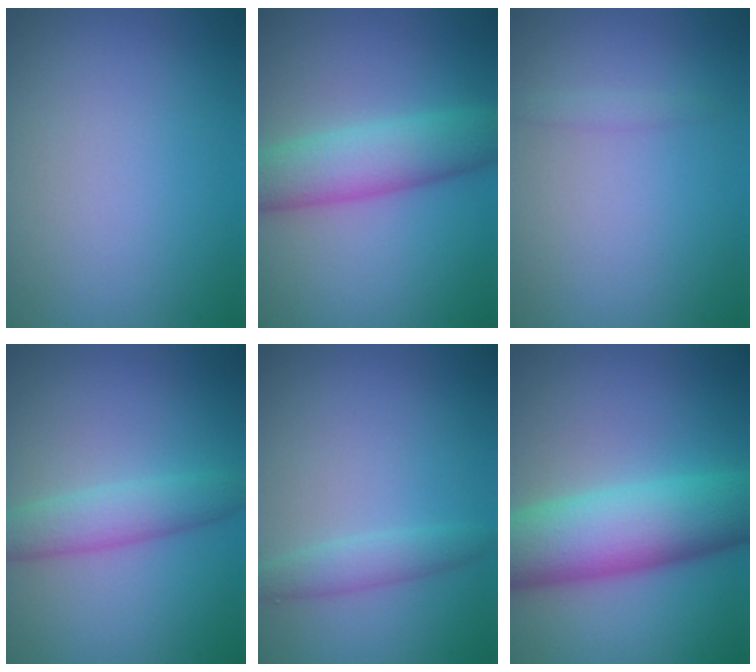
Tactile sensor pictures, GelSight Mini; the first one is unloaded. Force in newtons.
{"total": 4.8, "press": 4.8, "slide": 0.2}
{"total": 0.8, "press": 0.8, "slide": 0.0}
{"total": 3.4, "press": 3.4, "slide": 0.1}
{"total": 1.9, "press": 1.9, "slide": 0.0}
{"total": 9.8, "press": 9.8, "slide": 0.2}